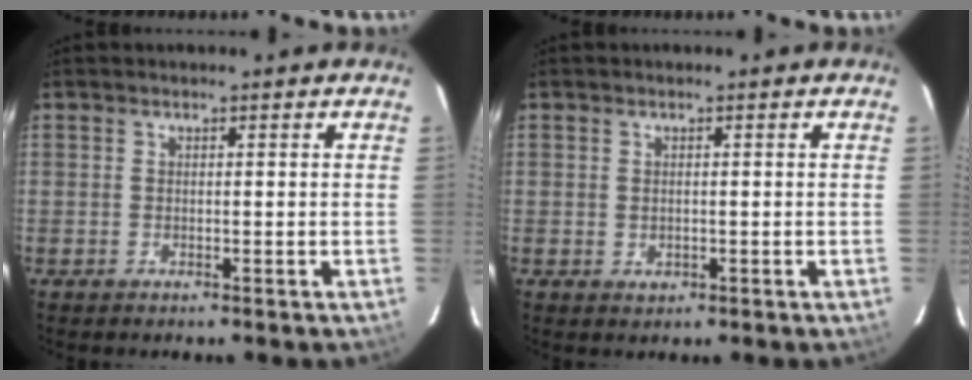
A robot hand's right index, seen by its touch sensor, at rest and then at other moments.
{"total": 1.2, "force": [0.1, 1.0, 0.7], "torque": [-0.010, 0.001, 0.004]}